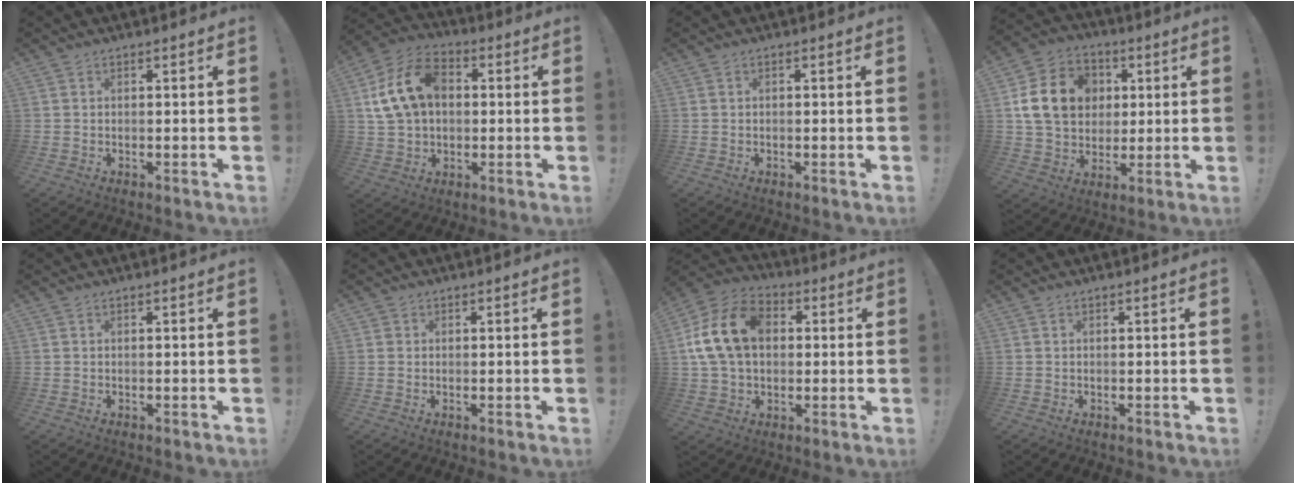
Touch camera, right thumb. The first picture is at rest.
{"total": 16.6, "force": [3.3, 12.3, 10.7], "torque": [-0.184, 0.009, 0.068]}
{"total": 0.0}
{"total": 17.0, "force": [3.5, 13.8, 9.4], "torque": [-0.152, 0.001, 0.074]}
{"total": 0.0}
{"total": 0.8, "force": [0.3, 0.7, 0.0], "torque": [-0.008, 0.004, 0.007]}
{"total": 18.0, "force": [3.3, 13.2, 11.8], "torque": [-0.215, 0.015, 0.066]}
{"total": 0.0}